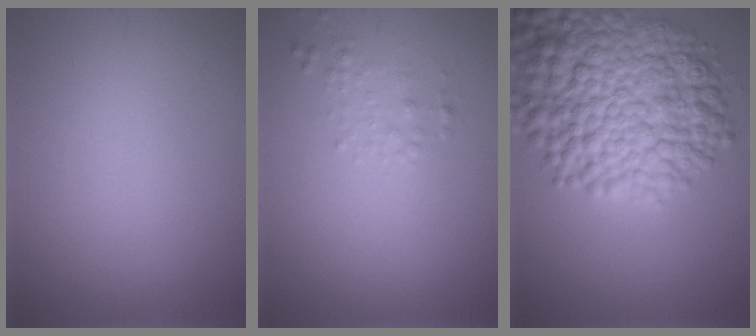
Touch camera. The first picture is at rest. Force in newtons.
{"total": 1.0, "press": 1.0, "slide": 0.0}
{"total": 11.5, "press": 11.5, "slide": 0.4}